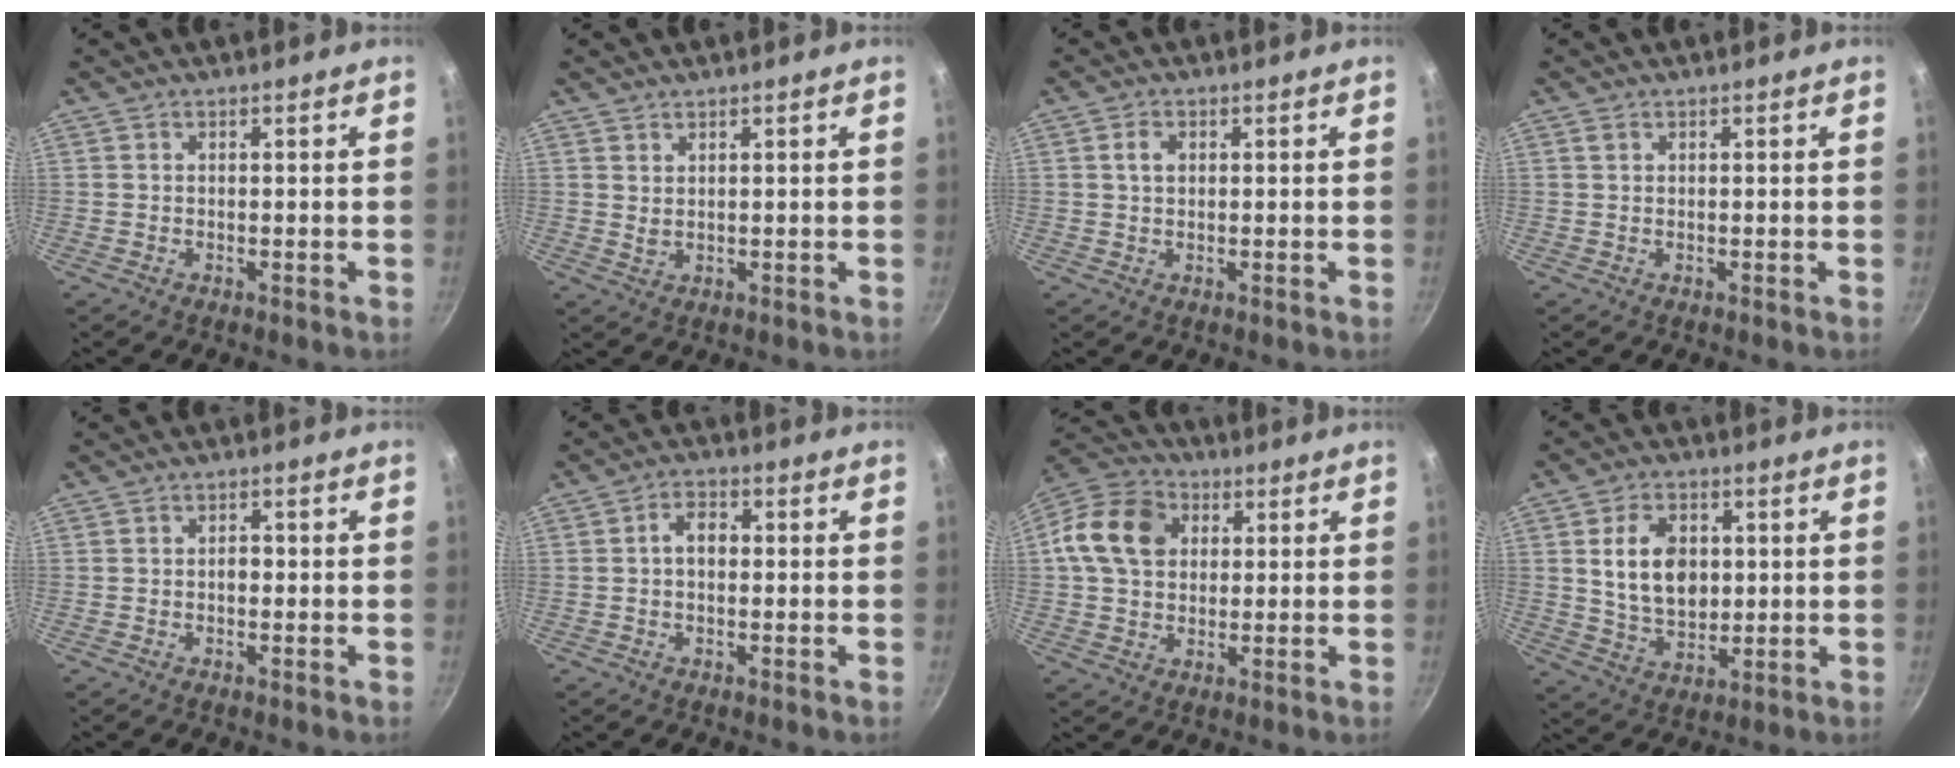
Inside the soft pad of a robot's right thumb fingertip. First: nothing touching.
{"total": 1.7, "force": [1.4, 0.7, 0.7], "torque": [-0.011, -0.016, 0.026]}
{"total": 2.3, "force": [0.6, 1.6, 1.5], "torque": [-0.020, 0.002, 0.010]}
{"total": 0.7, "force": [0.4, 0.4, 0.4], "torque": [-0.007, -0.001, 0.008]}
{"total": 1.5, "force": [-0.3, 1.0, 1.1], "torque": [-0.012, 0.009, -0.006]}
{"total": 4.4, "force": [0.2, 3.0, 3.3], "torque": [-0.043, 0.015, -0.004]}
{"total": 13.5, "force": [2.6, 10.5, 8.0], "torque": [-0.129, 0.019, 0.031]}
{"total": 11.8, "force": [2.0, 8.3, 8.1], "torque": [-0.116, -0.012, 0.040]}